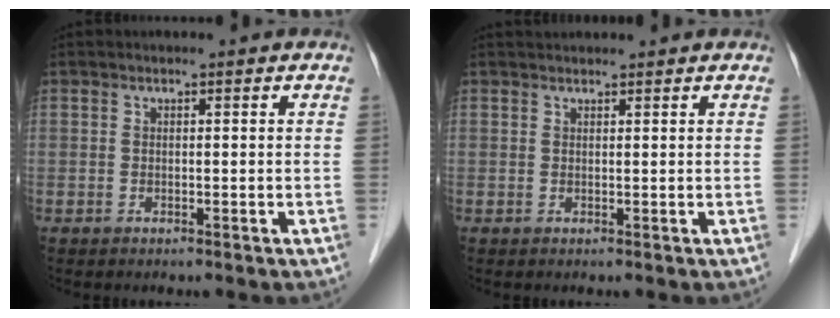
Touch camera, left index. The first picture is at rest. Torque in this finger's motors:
{"motor_torque": [-0.03, -0.09, 0.02, 0.00]}